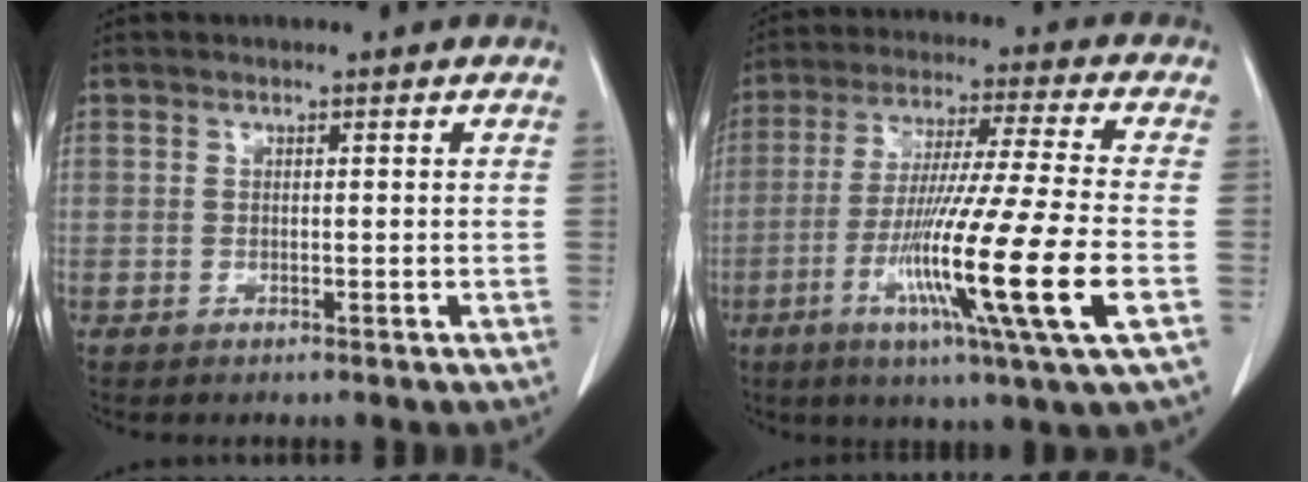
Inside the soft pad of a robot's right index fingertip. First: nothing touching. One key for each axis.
{"total": 18.5, "fx": -5.7, "fy": -1.7, "fz": 17.5, "tx": -0.334, "ty": -0.036, "tz": -0.108}